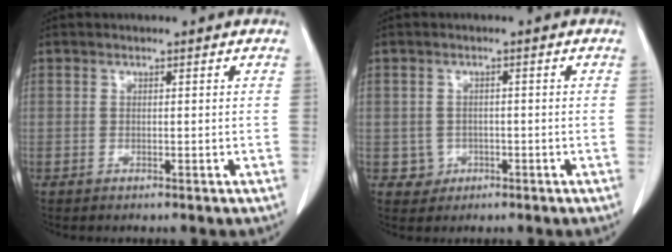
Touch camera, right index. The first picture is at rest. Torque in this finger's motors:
{"motor_torque": [-1.25, 0.89, -1.00, -0.21]}